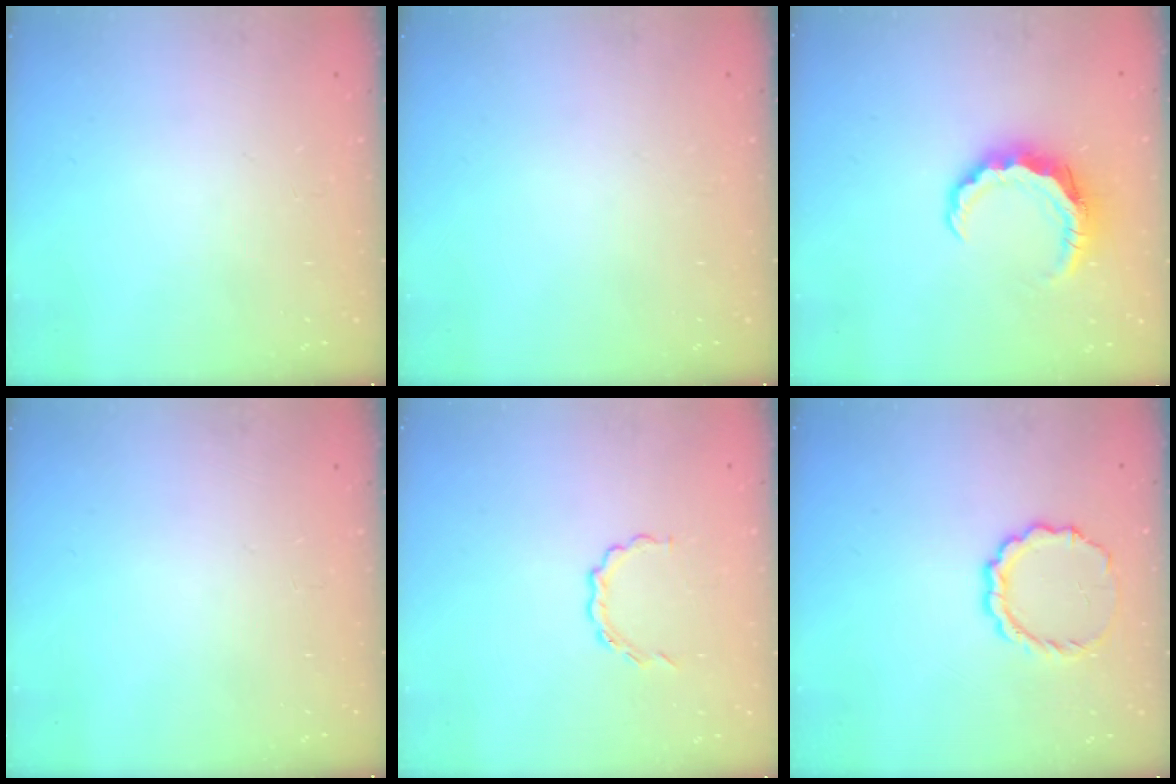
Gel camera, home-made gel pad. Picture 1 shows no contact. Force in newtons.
{"total": 0.0}
{"total": 8.1, "press": 8.0, "slide": 1.1}
{"total": 0.0}
{"total": 3.4, "press": 3.2, "slide": 1.1}
{"total": 8.2, "press": 7.9, "slide": 1.8}